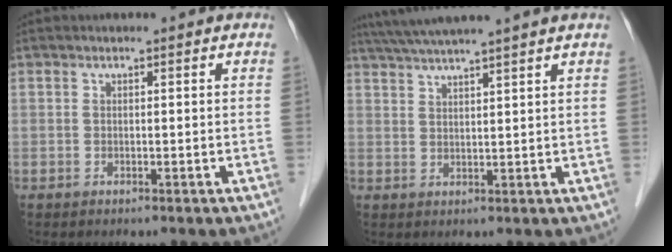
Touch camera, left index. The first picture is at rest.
{"total": 9.5, "force": [8.2, -1.5, 4.7], "torque": [-0.080, 0.027, 0.122]}